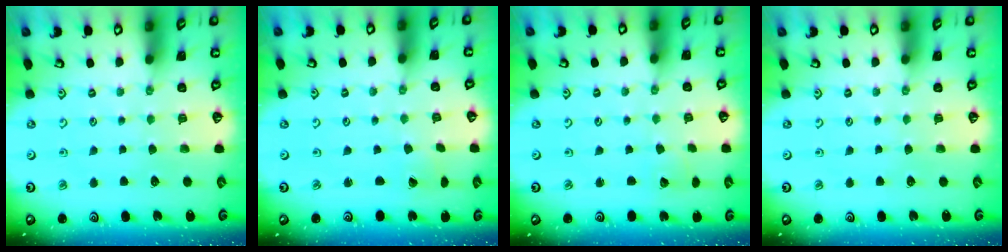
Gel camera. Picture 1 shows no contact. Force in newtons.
{"total": 0.0}
{"total": 2.3, "press": 2.3, "slide": 0.1}
{"total": 0.0}